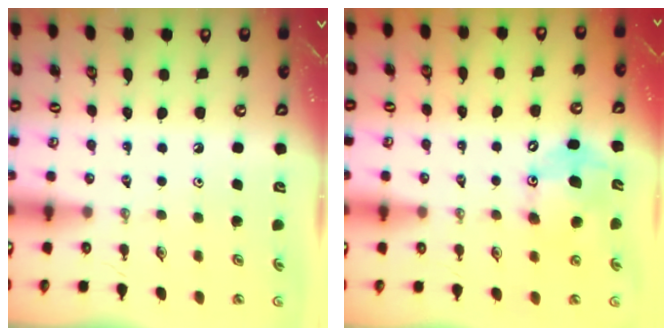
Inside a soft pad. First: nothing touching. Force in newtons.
{"total": 11.9, "press": 11.4, "slide": 3.4}